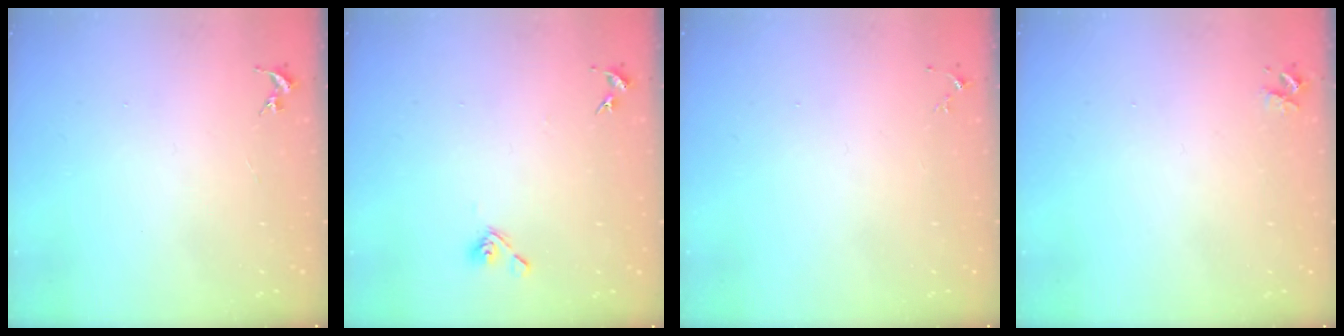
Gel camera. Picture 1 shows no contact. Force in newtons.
{"total": 7.0, "press": 6.8, "slide": 1.8}
{"total": 3.4, "press": 3.4, "slide": 0.4}
{"total": 3.2, "press": 3.1, "slide": 0.5}